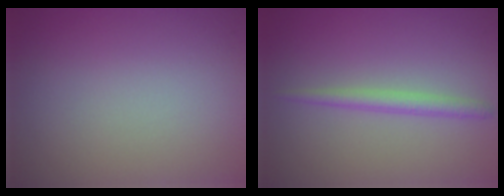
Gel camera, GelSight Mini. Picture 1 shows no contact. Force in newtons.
{"total": 1.7, "press": 1.7, "slide": 0.1}